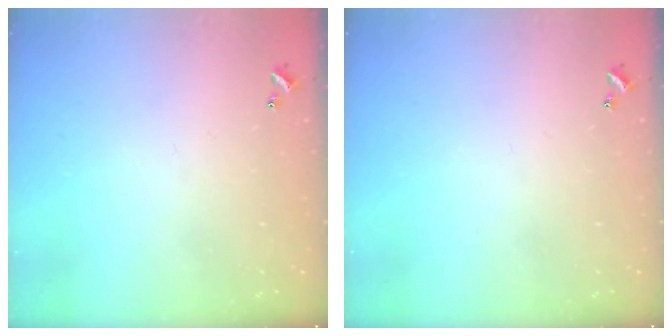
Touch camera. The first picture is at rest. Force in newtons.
{"total": 0.0}